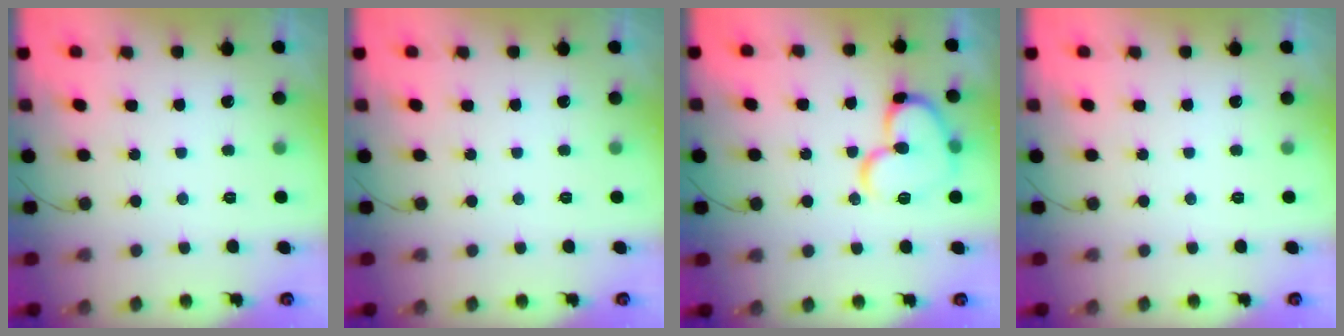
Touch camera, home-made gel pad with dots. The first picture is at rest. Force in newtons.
{"total": 0.0}
{"total": 15.8, "press": 15.7, "slide": 1.7}
{"total": 0.0}